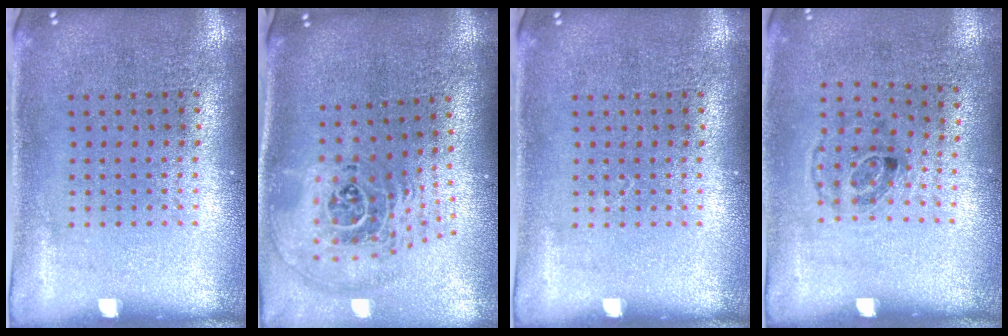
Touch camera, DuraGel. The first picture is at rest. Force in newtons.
{"total": 2.5, "press": 1.8, "slide": 1.8}
{"total": 0.0}
{"total": 1.2, "press": 0.7, "slide": 0.9}